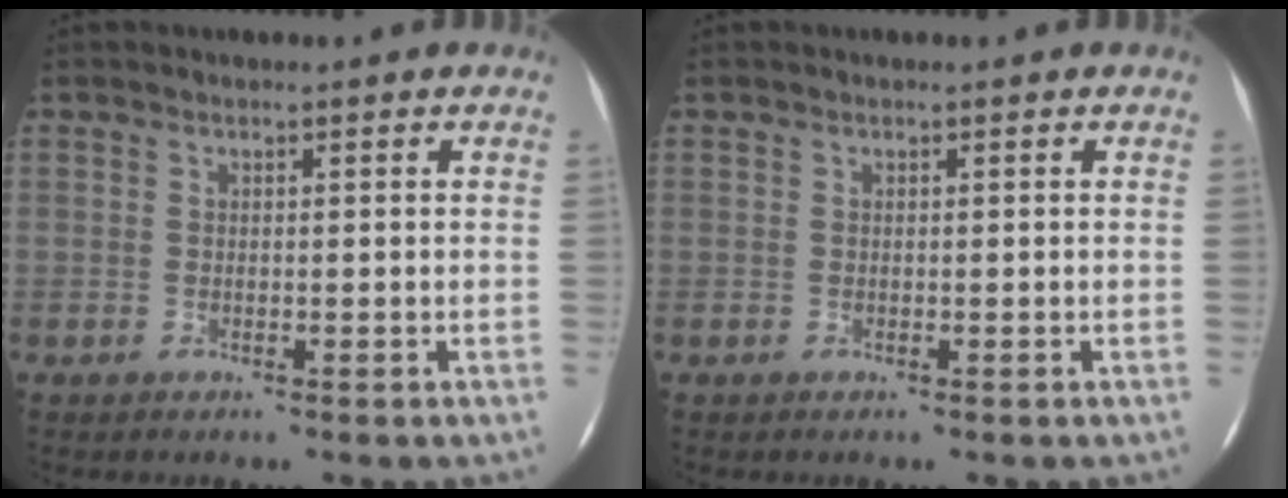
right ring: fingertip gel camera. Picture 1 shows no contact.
{"total": 0.0}